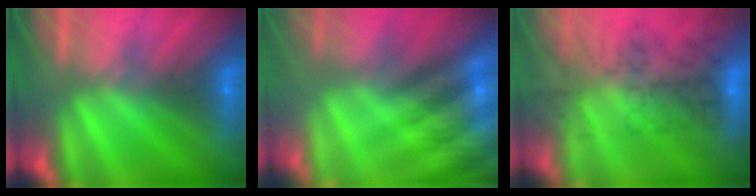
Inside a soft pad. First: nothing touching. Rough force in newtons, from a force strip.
{"total": 8.4}
{"total": 8.4}